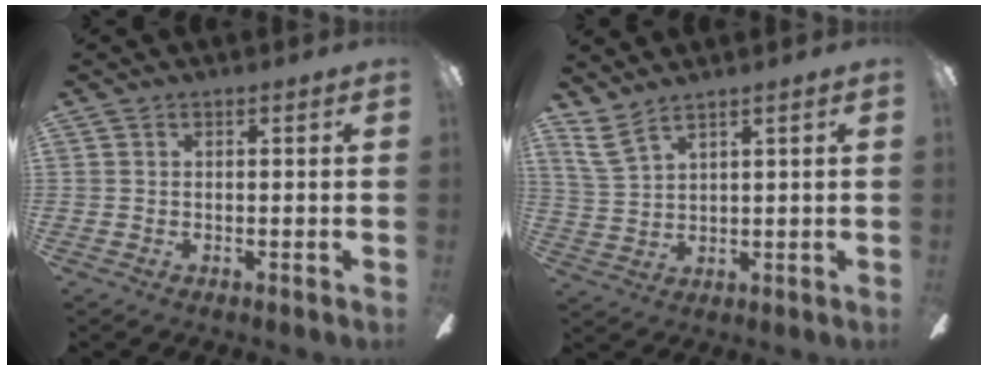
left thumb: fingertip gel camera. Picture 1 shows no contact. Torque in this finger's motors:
{"motor_torque": [0.41, -0.29, -0.24, -0.12, 0.00]}